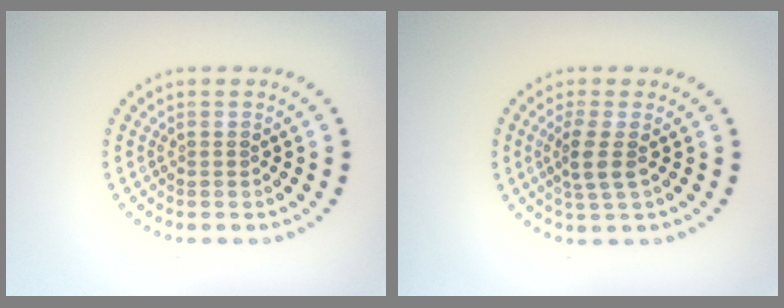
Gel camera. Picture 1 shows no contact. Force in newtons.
{"total": 2.4, "press": 1.9, "slide": 1.5}